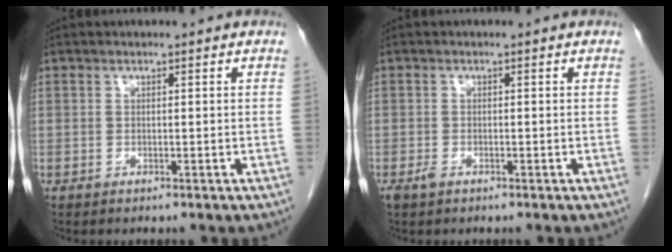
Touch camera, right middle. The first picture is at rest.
{"total": 1.3, "force": [-0.8, 0.6, 0.8], "torque": [-0.022, -0.001, -0.012]}